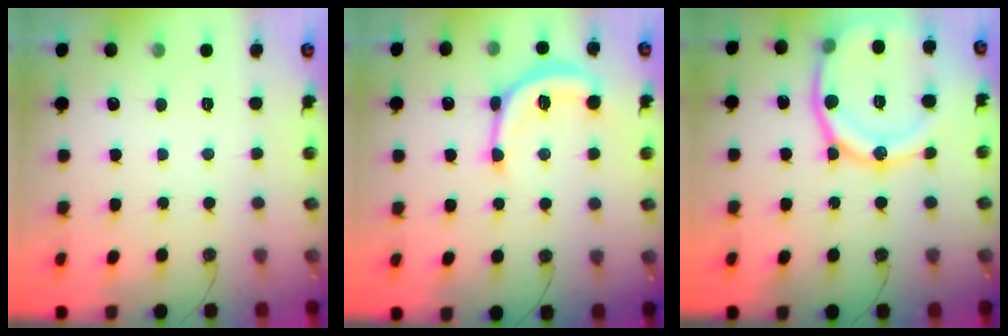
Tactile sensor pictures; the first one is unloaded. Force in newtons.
{"total": 13.0, "press": 13.0, "slide": 0.5}
{"total": 20.3, "press": 20.2, "slide": 1.8}